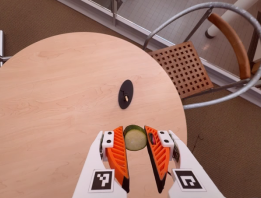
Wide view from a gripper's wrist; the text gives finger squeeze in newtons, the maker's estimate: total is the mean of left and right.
{"total": 8.2, "left": 8.2, "right": 8.2}